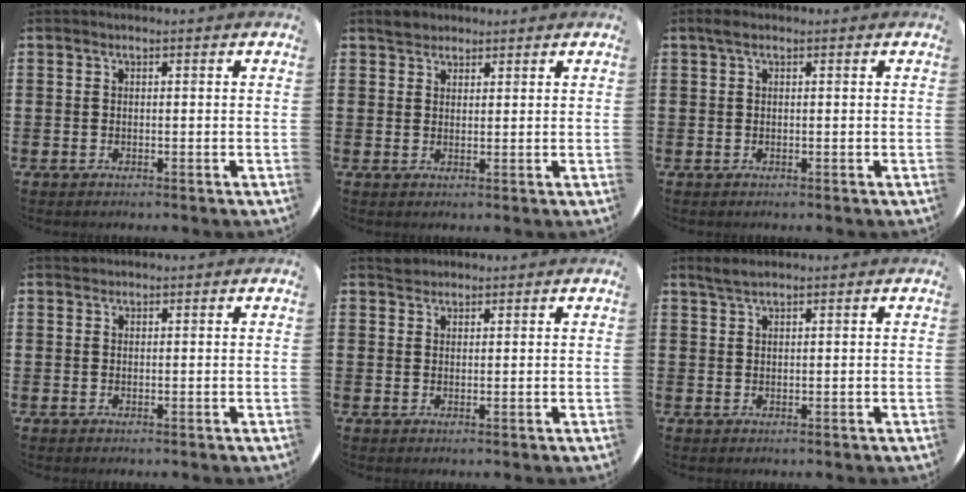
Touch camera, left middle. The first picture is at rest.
{"total": 2.1, "force": [1.9, 0.8, -0.1], "torque": [0.007, 0.002, 0.036]}
{"total": 0.9, "force": [0.5, 0.4, 0.7], "torque": [-0.013, 0.005, 0.007]}
{"total": 0.5, "force": [0.5, 0.1, -0.1], "torque": [0.011, 0.001, 0.007]}
{"total": 1.4, "force": [1.3, 0.4, -0.1], "torque": [0.009, 0.001, 0.023]}
{"total": 1.8, "force": [1.6, 0.2, 0.8], "torque": [-0.017, 0.004, 0.029]}